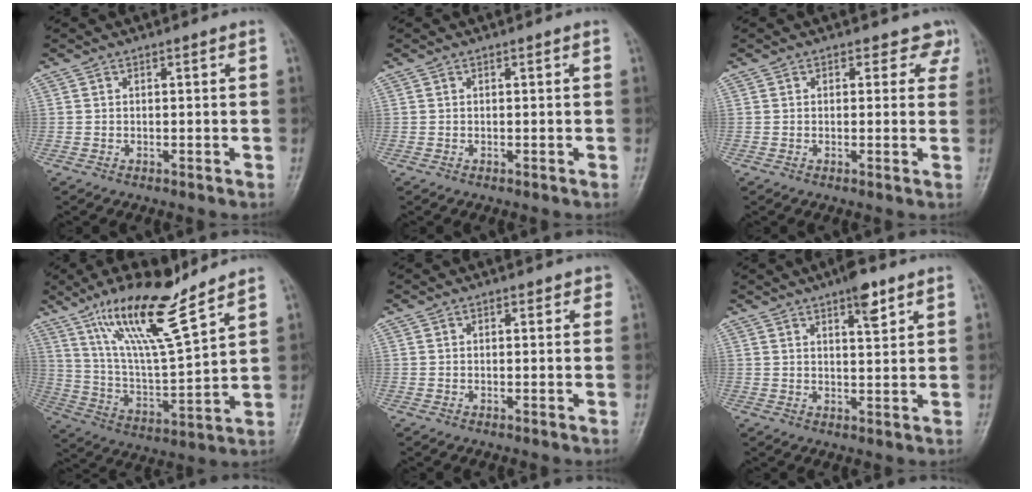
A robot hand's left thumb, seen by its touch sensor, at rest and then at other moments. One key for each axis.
{"total": 0.0}
{"total": 3.4, "fx": 2.2, "fy": 2.4, "fz": 0.6, "tx": 0.027, "ty": -0.010, "tz": 0.009}
{"total": 17.4, "fx": 11.9, "fy": 3.2, "fz": 12.3, "tx": -0.208, "ty": -0.063, "tz": 0.227}
{"total": 1.4, "fx": 0.7, "fy": 1.0, "fz": 0.7, "tx": 0.006, "ty": 0.001, "tz": 0.003}
{"total": 5.4, "fx": 3.4, "fy": 1.6, "fz": 4.0, "tx": -0.049, "ty": -0.017, "tz": 0.048}